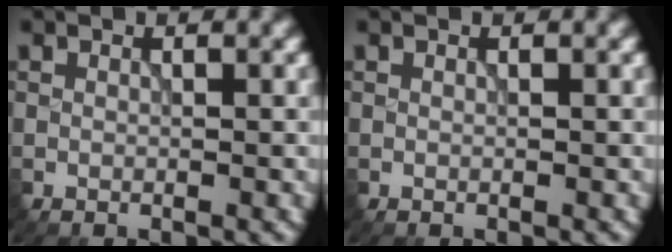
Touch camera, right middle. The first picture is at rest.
{"total": 0.0}